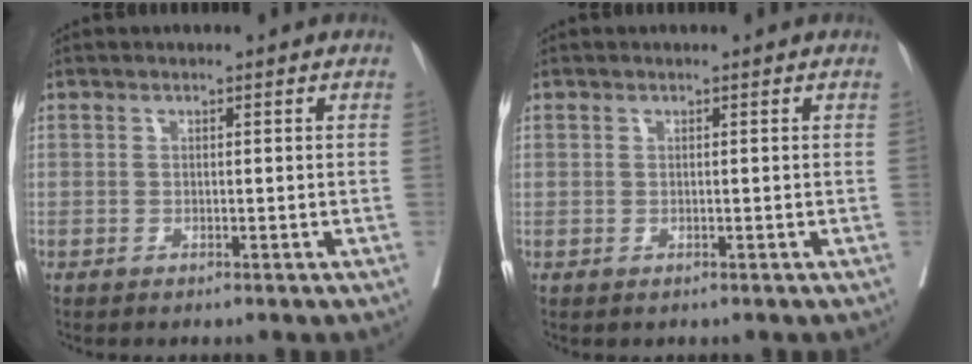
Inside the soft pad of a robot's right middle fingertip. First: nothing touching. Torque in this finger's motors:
{"motor_torque": [-1.63, 0.50, -0.36, -0.15]}